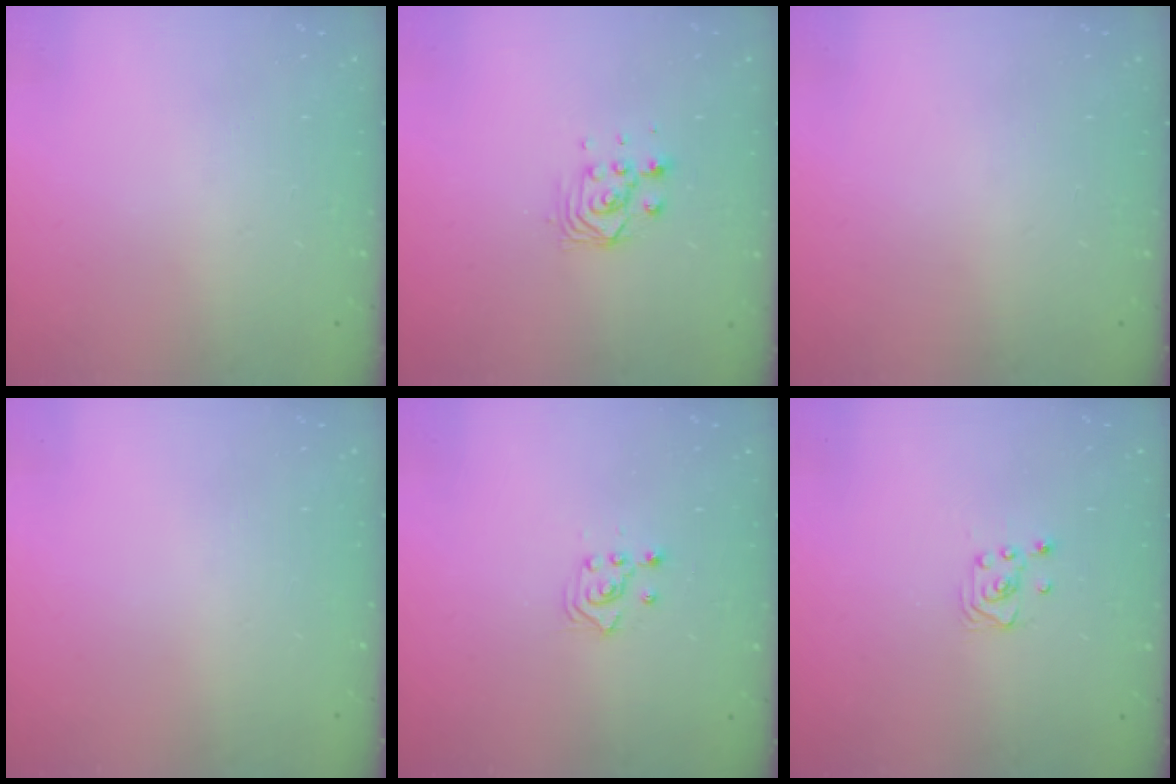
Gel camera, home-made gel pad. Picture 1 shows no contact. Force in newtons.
{"total": 3.5, "press": 3.4, "slide": 0.8}
{"total": 0.0}
{"total": 0.0}
{"total": 2.4, "press": 2.2, "slide": 0.8}
{"total": 2.6, "press": 2.6, "slide": 0.3}